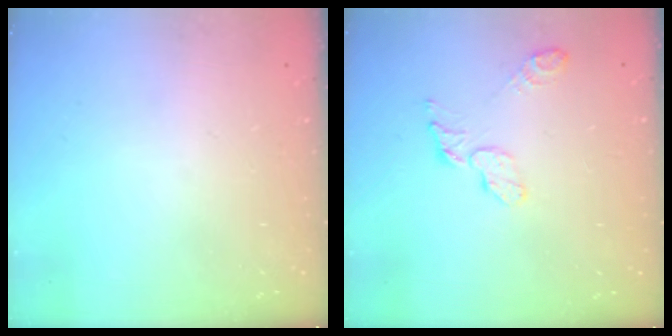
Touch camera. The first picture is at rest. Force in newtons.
{"total": 6.0, "press": 6.0, "slide": 0.3}